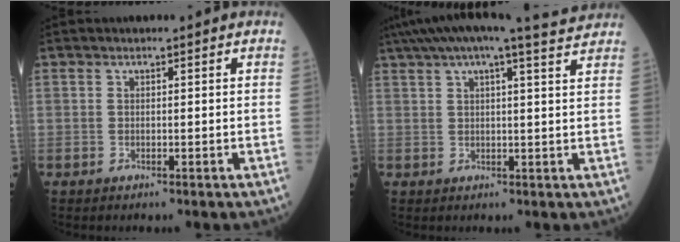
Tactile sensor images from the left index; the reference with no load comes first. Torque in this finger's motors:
{"motor_torque": [0.93, -1.22, 0.55, 0.13]}